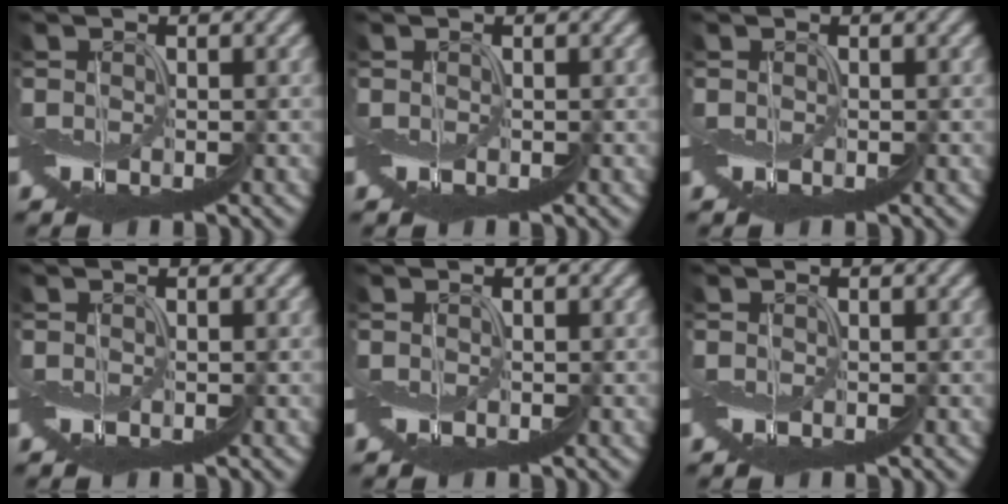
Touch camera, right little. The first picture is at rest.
{"total": 0.0}
{"total": 0.0}
{"total": 0.0}
{"total": 0.0}
{"total": 0.0}